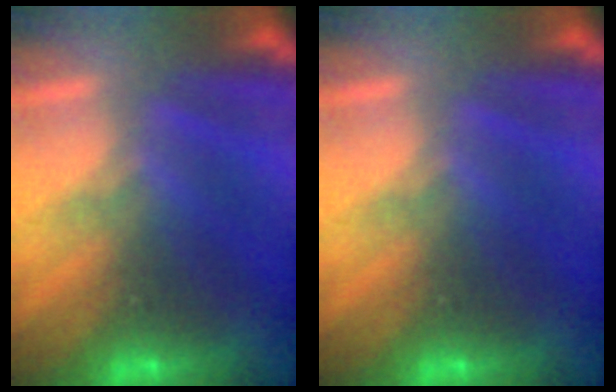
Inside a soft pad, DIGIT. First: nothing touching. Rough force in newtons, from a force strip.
{"total": 0.0}